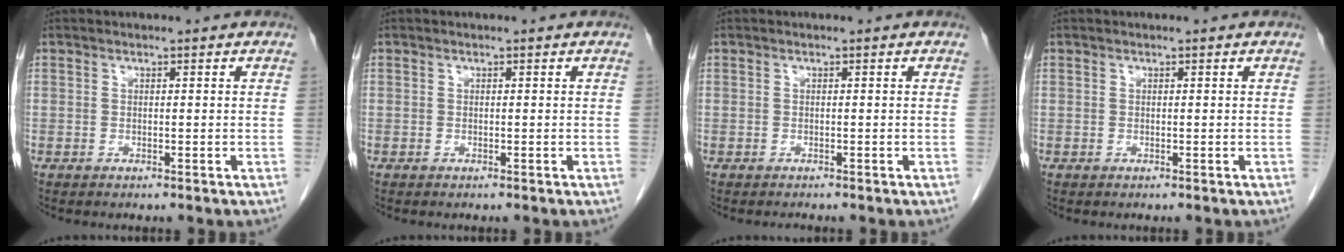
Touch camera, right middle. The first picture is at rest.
{"total": 0.0}
{"total": 0.6, "force": [-0.6, 0.0, 0.1], "torque": [-0.008, -0.002, -0.008]}
{"total": 0.0}